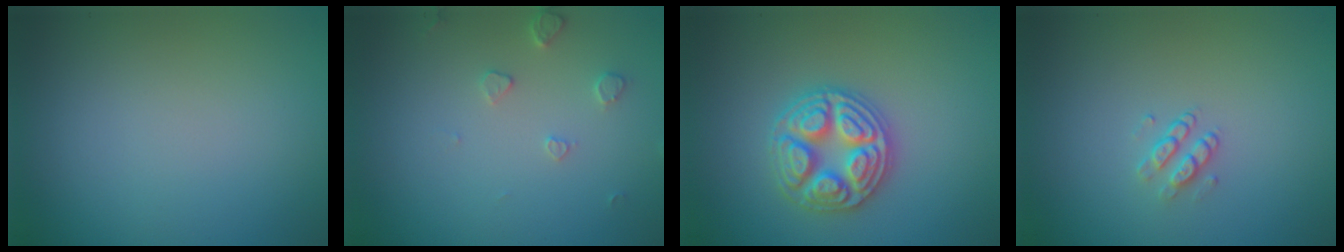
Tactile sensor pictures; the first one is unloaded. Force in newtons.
{"total": 1.5, "press": 1.5, "slide": 0.3}
{"total": 4.9, "press": 4.9, "slide": 0.5}
{"total": 1.4, "press": 1.0, "slide": 1.0}